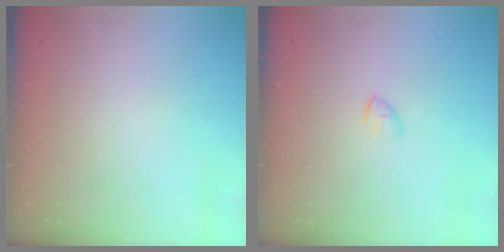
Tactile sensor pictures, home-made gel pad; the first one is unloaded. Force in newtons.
{"total": 1.7, "press": 1.6, "slide": 0.6}